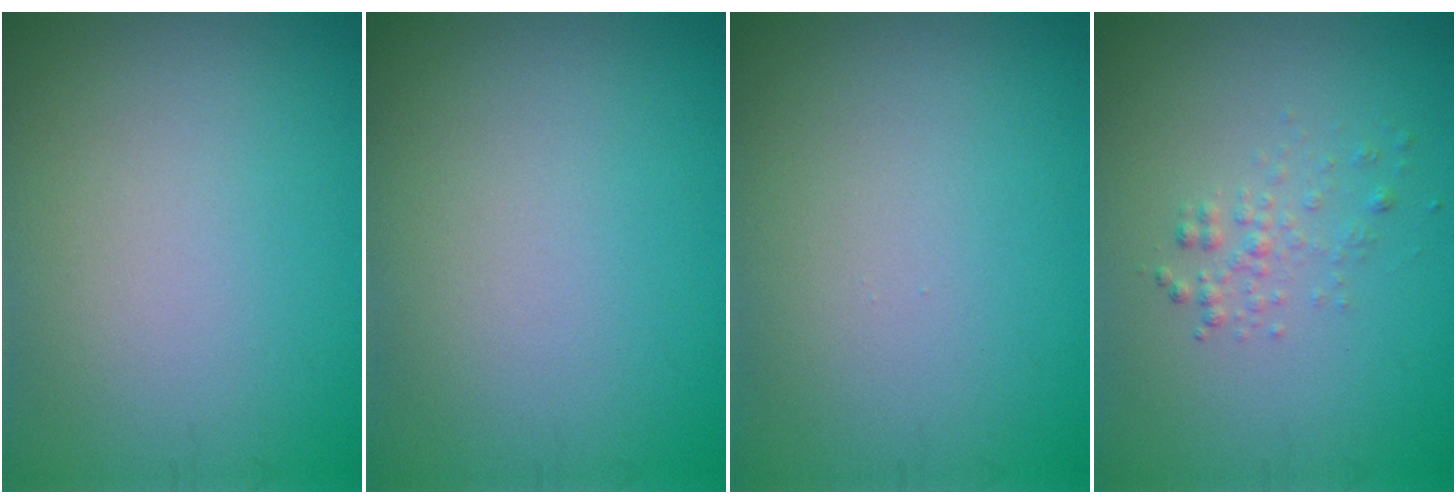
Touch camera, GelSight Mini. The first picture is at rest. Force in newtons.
{"total": 0.0}
{"total": 0.0}
{"total": 1.4, "press": 1.4, "slide": 0.0}